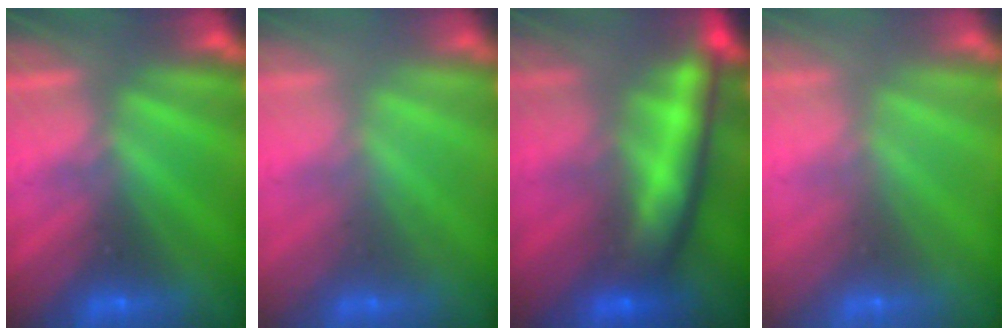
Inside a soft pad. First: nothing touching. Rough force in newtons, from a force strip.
{"total": 2.2}
{"total": 7.6}
{"total": 9.6}